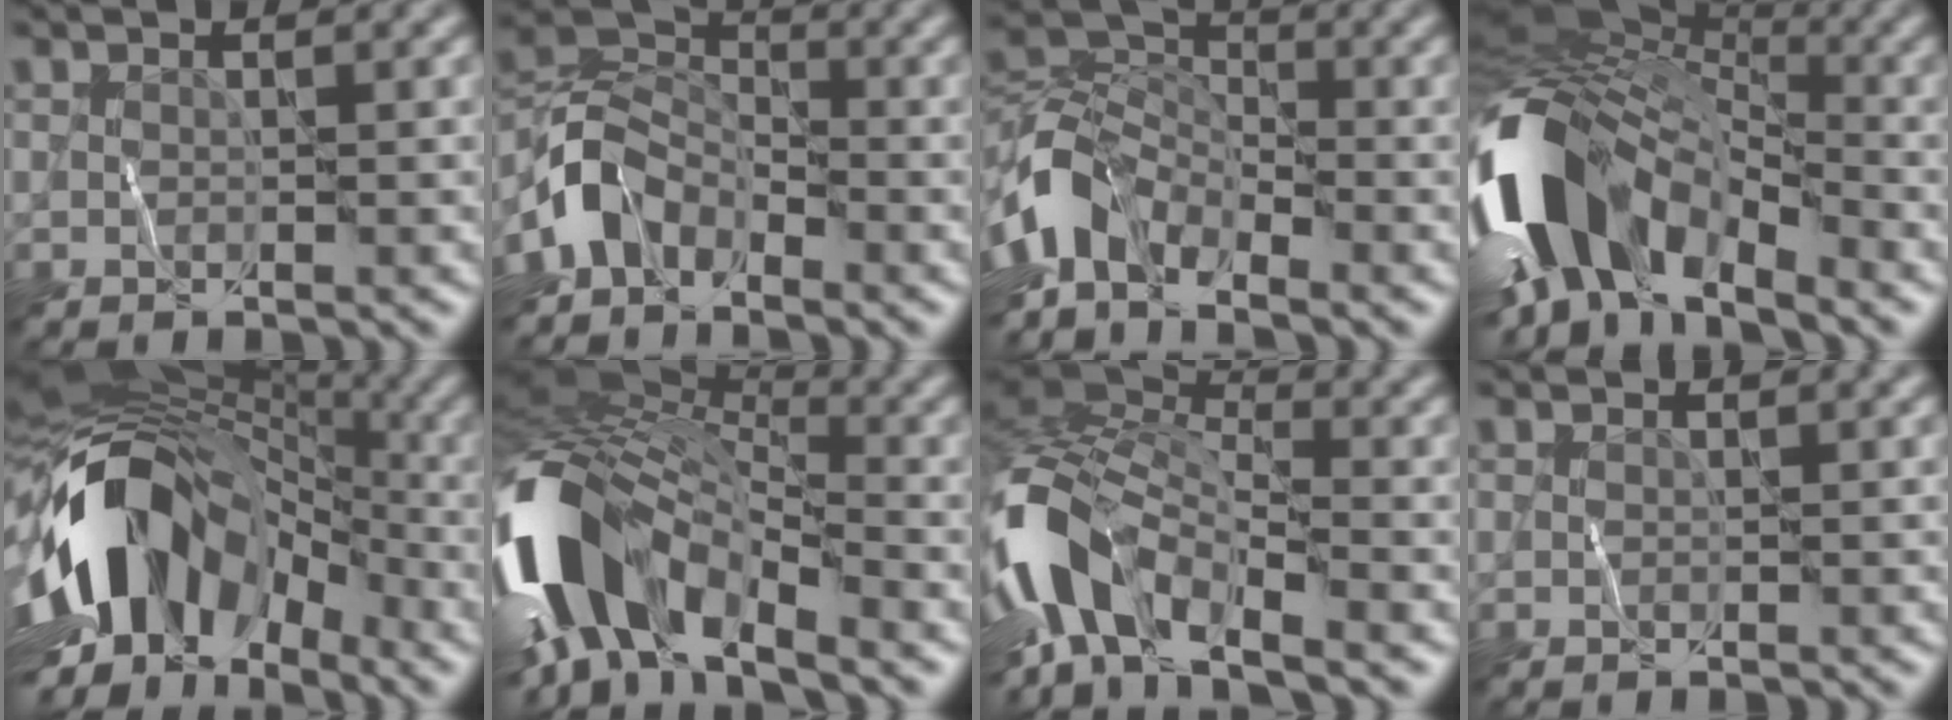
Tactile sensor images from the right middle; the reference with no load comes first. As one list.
[{"total": 4.5, "force": [-3.0, 2.8, 1.9], "torque": [-0.031, 0.006, -0.074]}, {"total": 6.6, "force": [-4.1, 3.5, 3.9], "torque": [-0.076, 0.000, -0.096]}, {"total": 14.1, "force": [-4.7, 8.4, 10.4], "torque": [-0.204, 0.003, -0.104]}, {"total": 14.7, "force": [-2.7, 10.0, 10.4], "torque": [-0.175, 0.008, -0.062]}, {"total": 13.0, "force": [-4.7, 7.0, 9.8], "torque": [-0.197, 0.000, -0.097]}, {"total": 10.7, "force": [-4.9, 4.7, 8.2], "torque": [-0.165, -0.003, -0.106]}, {"total": 0.0}]